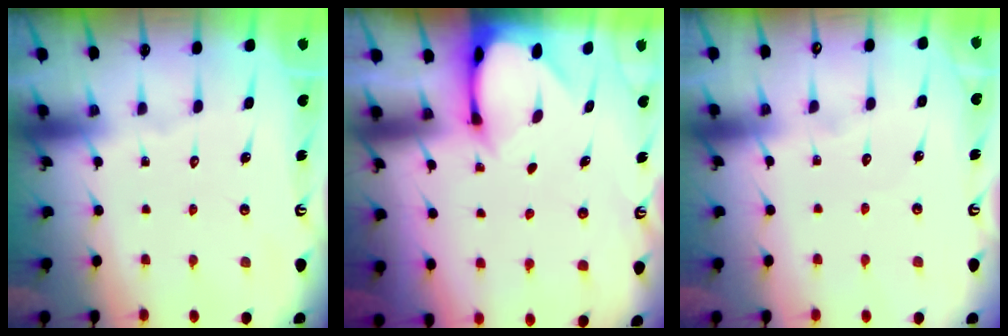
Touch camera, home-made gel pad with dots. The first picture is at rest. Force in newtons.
{"total": 2.3, "press": 2.3, "slide": 0.1}
{"total": 2.0, "press": 2.0, "slide": 0.2}